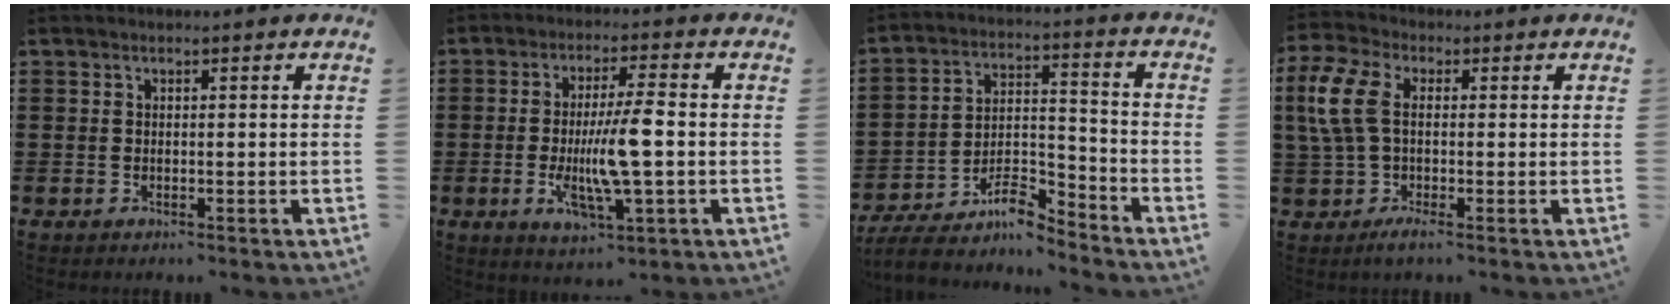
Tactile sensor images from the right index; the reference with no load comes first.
{"total": 9.4, "force": [-1.1, 1.8, 9.1], "torque": [-0.183, -0.010, -0.026]}
{"total": 8.3, "force": [-6.9, 2.5, 4.0], "torque": [-0.073, 0.013, -0.131]}
{"total": 8.4, "force": [0.2, 3.7, 7.5], "torque": [-0.179, -0.009, -0.004]}